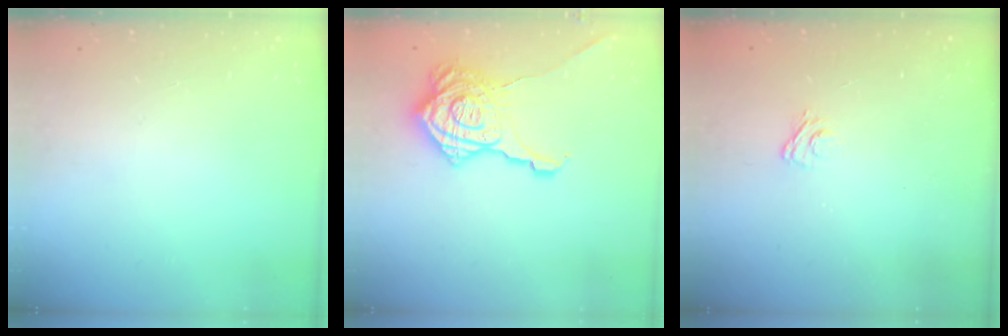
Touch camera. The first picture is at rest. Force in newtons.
{"total": 22.9, "press": 22.9, "slide": 1.3}
{"total": 2.9, "press": 2.6, "slide": 1.2}